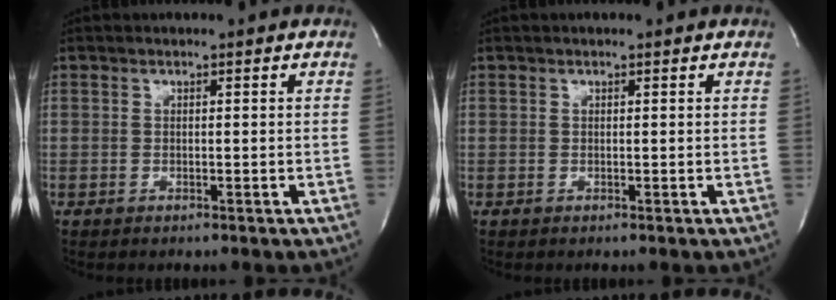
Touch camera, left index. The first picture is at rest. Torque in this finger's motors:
{"motor_torque": [0.80, -0.79, 0.17, 0.01]}